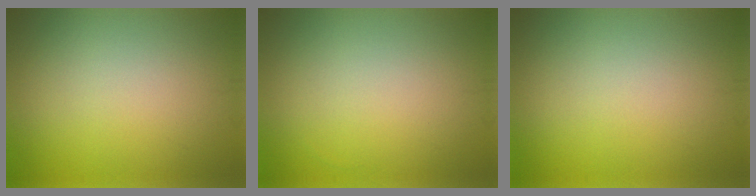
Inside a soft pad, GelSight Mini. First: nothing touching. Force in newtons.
{"total": 0.0}
{"total": 0.0}